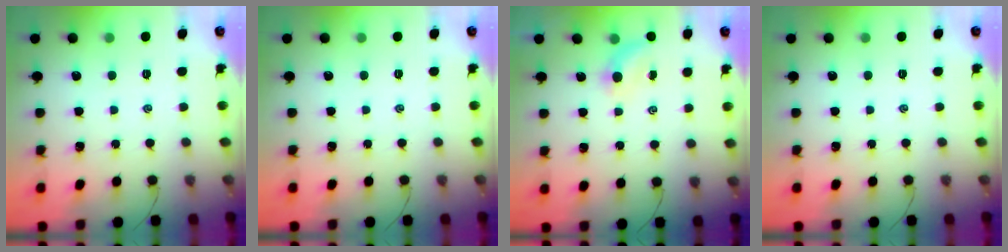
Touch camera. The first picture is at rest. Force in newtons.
{"total": 0.0}
{"total": 3.1, "press": 2.9, "slide": 1.1}
{"total": 0.0}